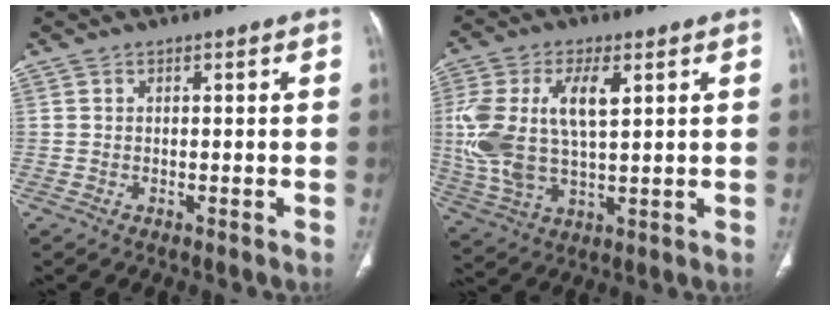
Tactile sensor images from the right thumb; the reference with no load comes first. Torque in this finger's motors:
{"motor_torque": [0.62, 1.12, 1.14, 0.02, 0.20]}